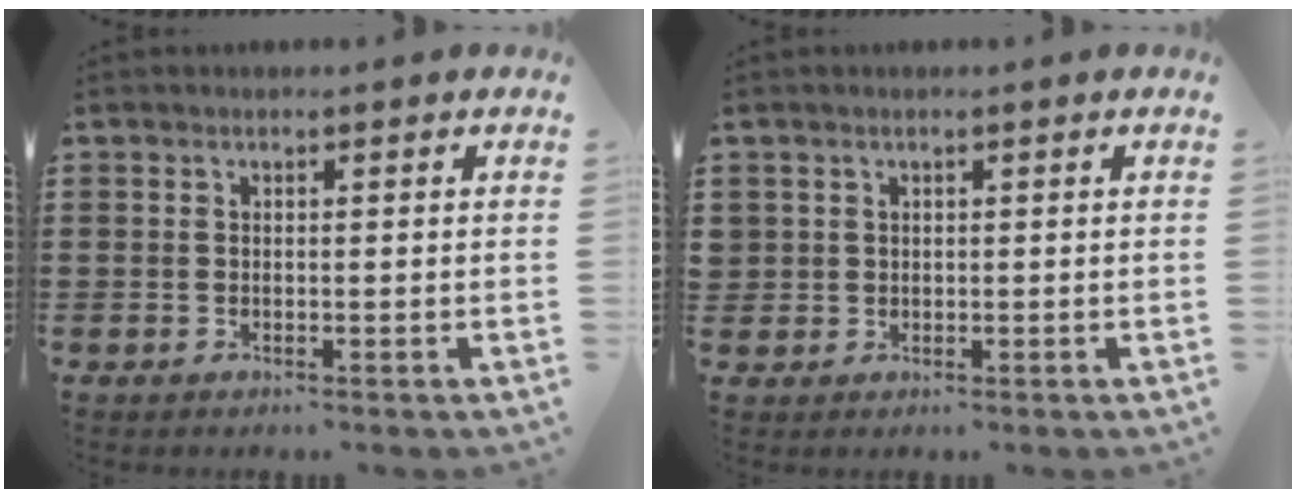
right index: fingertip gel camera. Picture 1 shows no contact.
{"total": 1.1, "force": [0.4, 1.1, 0.0], "torque": [-0.005, 0.004, 0.006]}